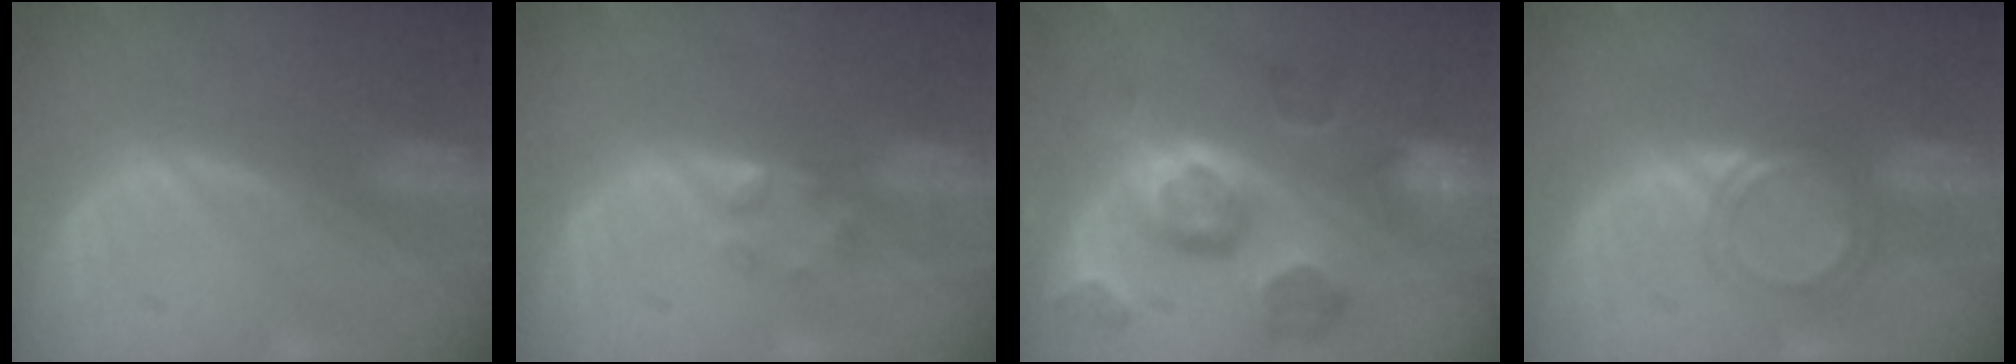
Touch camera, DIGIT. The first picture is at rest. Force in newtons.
{"total": 1.7, "press": 1.7, "slide": 0.2}
{"total": 11.1, "press": 9.9, "slide": 5.0}
{"total": 3.7, "press": 3.6, "slide": 0.3}